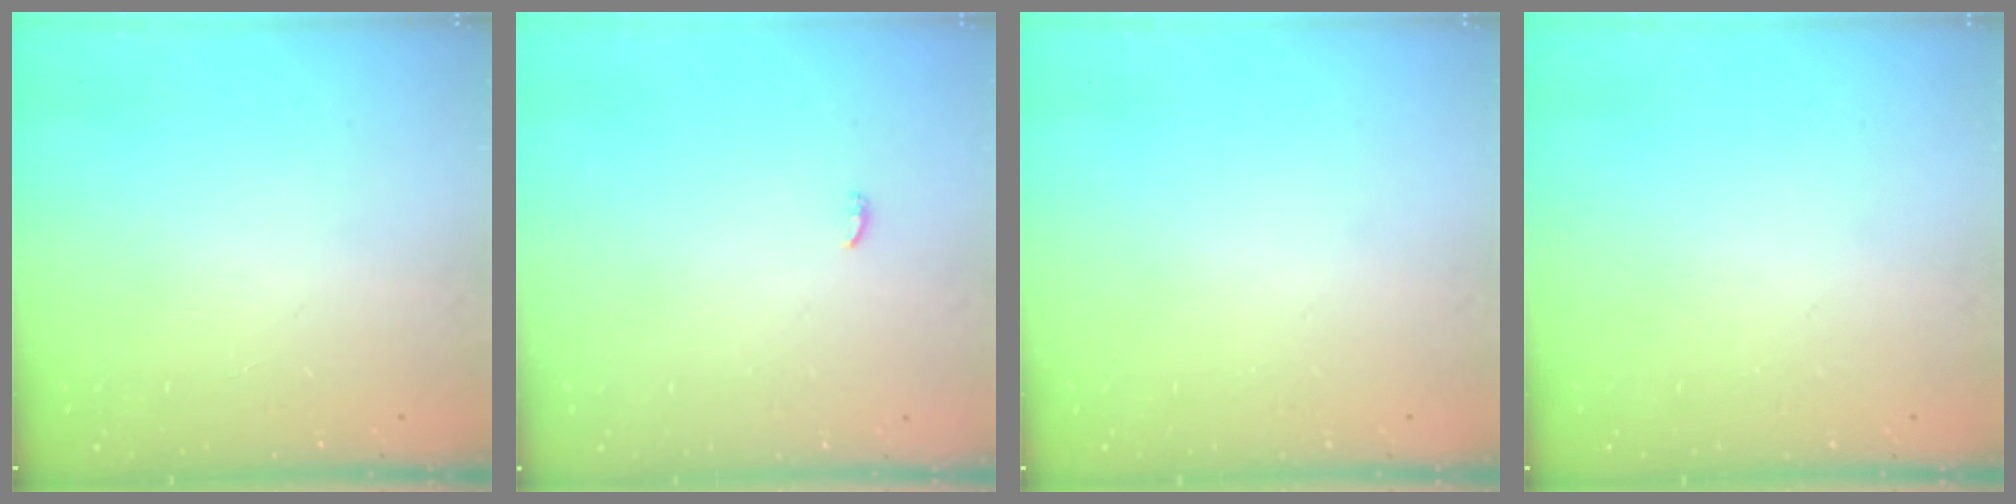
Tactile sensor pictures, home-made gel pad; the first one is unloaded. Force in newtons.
{"total": 3.4, "press": 3.3, "slide": 1.0}
{"total": 0.0}
{"total": 0.0}